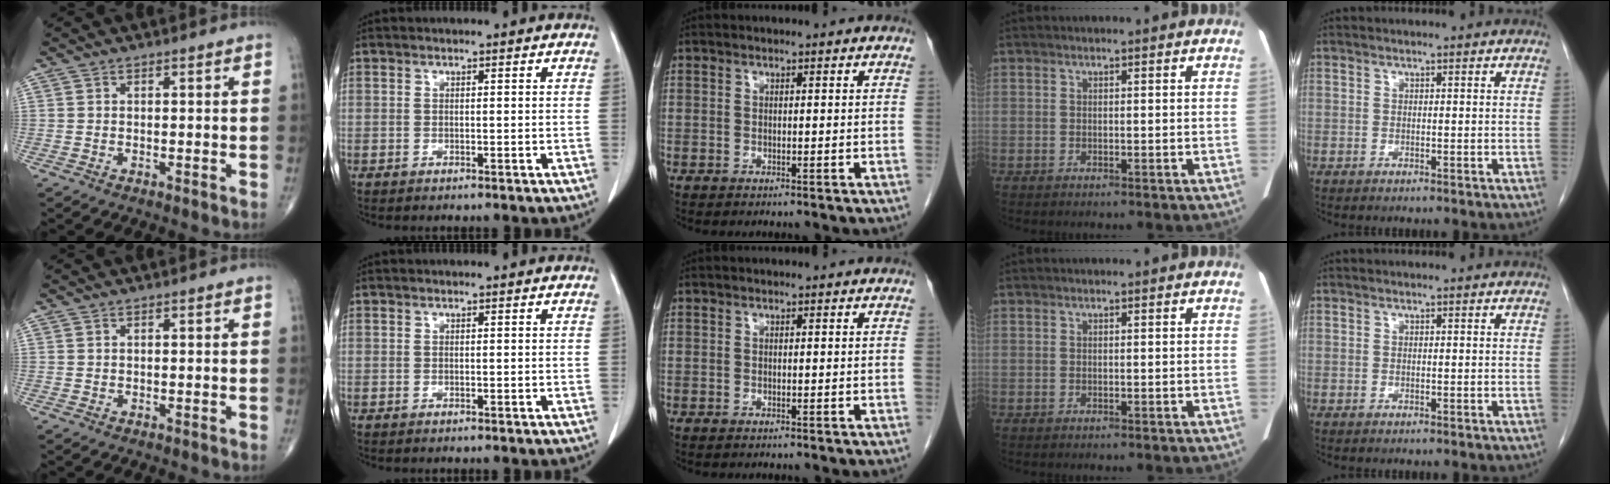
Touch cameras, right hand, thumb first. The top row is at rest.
{}